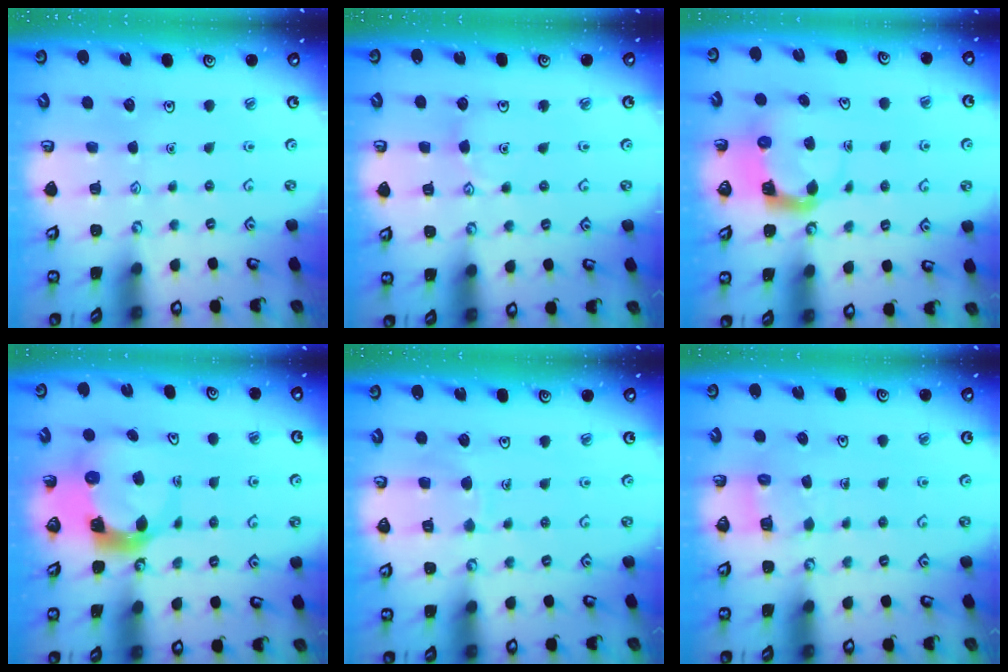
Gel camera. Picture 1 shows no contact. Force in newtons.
{"total": 5.7, "press": 5.7, "slide": 0.6}
{"total": 3.8, "press": 3.8, "slide": 0.7}
{"total": 5.4, "press": 5.4, "slide": 0.8}
{"total": 7.1, "press": 7.1, "slide": 0.7}
{"total": 4.7, "press": 4.7, "slide": 0.4}